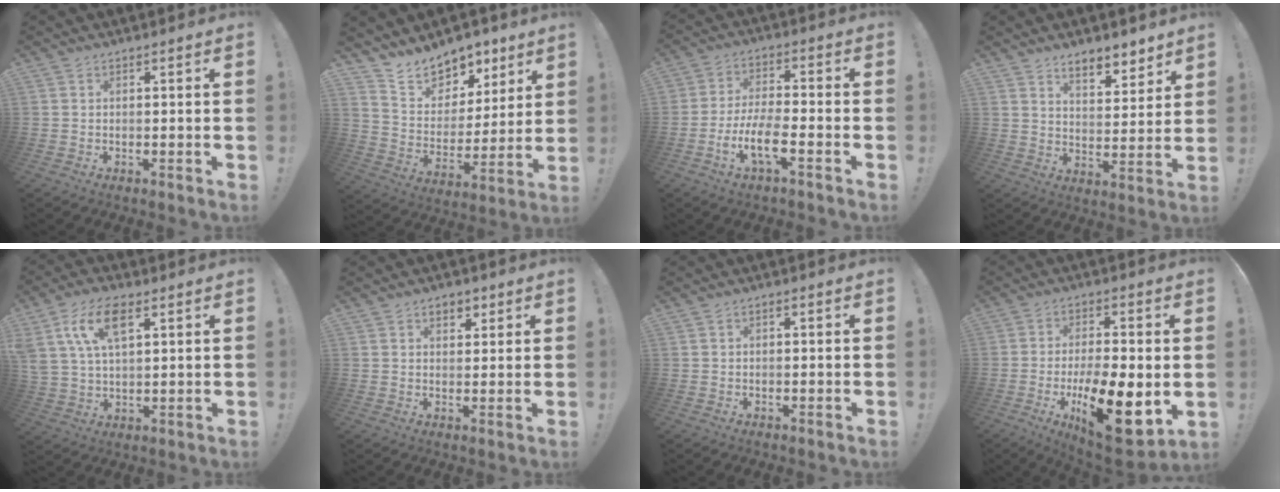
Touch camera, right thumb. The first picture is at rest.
{"total": 12.8, "force": [10.8, 6.4, 2.5], "torque": [-0.061, -0.082, 0.205]}
{"total": 10.2, "force": [-4.8, 3.5, 8.2], "torque": [-0.165, 0.009, -0.090]}
{"total": 8.0, "force": [6.9, 2.9, 2.9], "torque": [-0.040, -0.054, 0.127]}
{"total": 12.0, "force": [5.3, 6.1, 8.9], "torque": [-0.171, 0.000, 0.100]}
{"total": 4.3, "force": [2.4, 3.0, 2.0], "torque": [-0.025, -0.003, 0.041]}
{"total": 0.9, "force": [-0.5, 0.5, 0.5], "torque": [-0.011, 0.005, -0.009]}
{"total": 19.3, "force": [-5.2, 7.7, 16.9], "torque": [-0.258, 0.019, -0.072]}